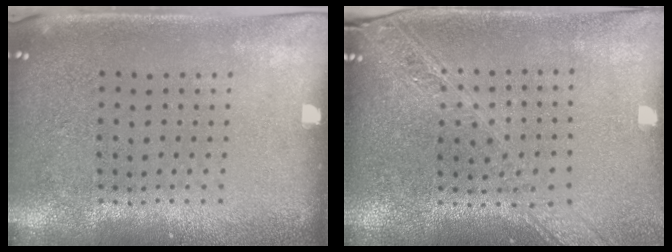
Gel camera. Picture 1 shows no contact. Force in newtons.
{"total": 2.2, "press": 1.9, "slide": 1.2}